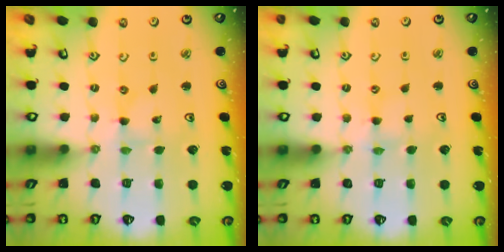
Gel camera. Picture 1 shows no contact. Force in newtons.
{"total": 2.1, "press": 2.1, "slide": 0.4}